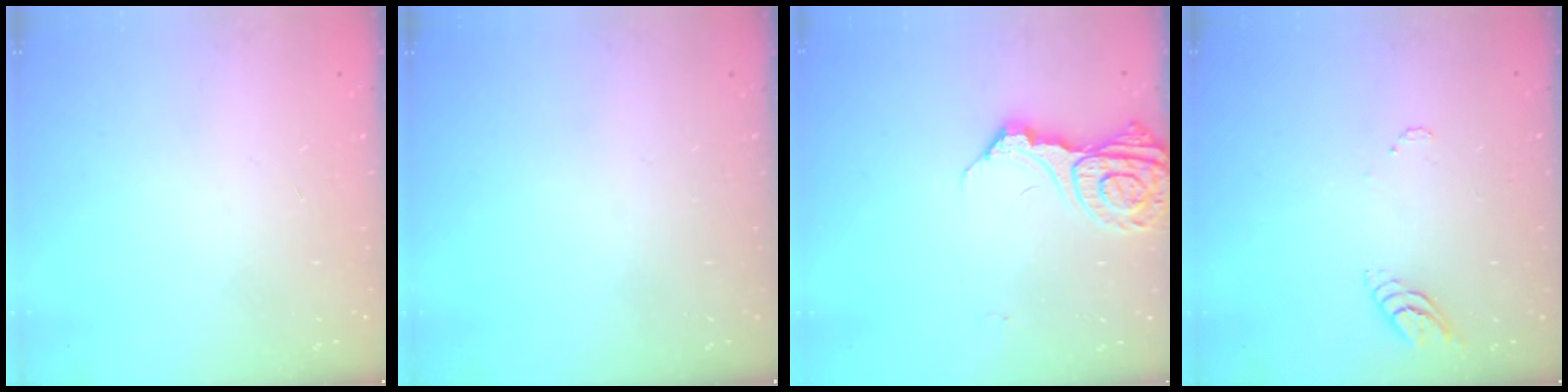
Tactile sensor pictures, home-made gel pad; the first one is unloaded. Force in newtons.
{"total": 0.0}
{"total": 13.8, "press": 13.7, "slide": 1.6}
{"total": 4.8, "press": 4.8, "slide": 0.4}